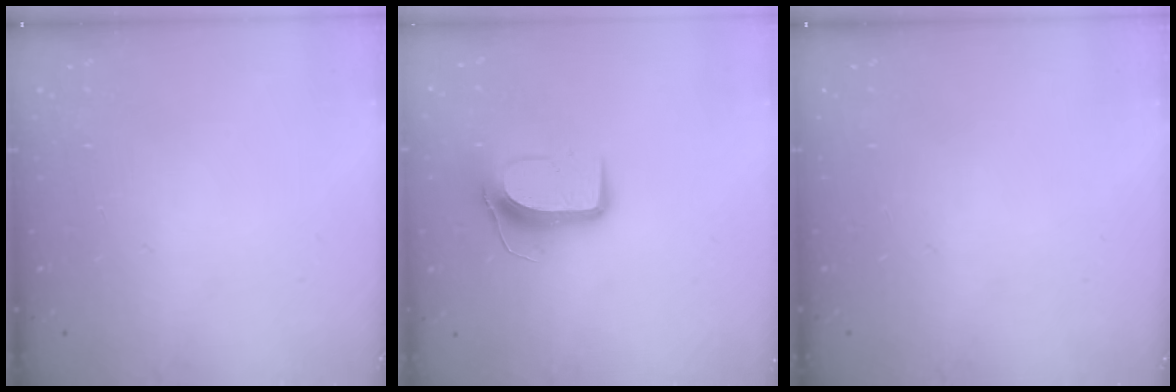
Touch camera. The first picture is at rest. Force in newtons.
{"total": 9.2, "press": 9.2, "slide": 0.3}
{"total": 0.0}